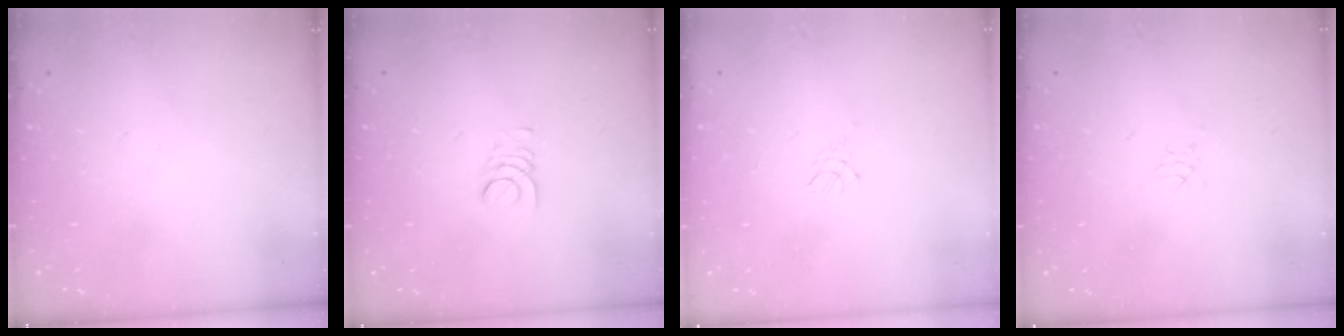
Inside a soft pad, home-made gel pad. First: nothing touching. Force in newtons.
{"total": 3.4, "press": 3.4, "slide": 0.3}
{"total": 3.0, "press": 2.9, "slide": 0.6}
{"total": 2.2, "press": 2.2, "slide": 0.4}